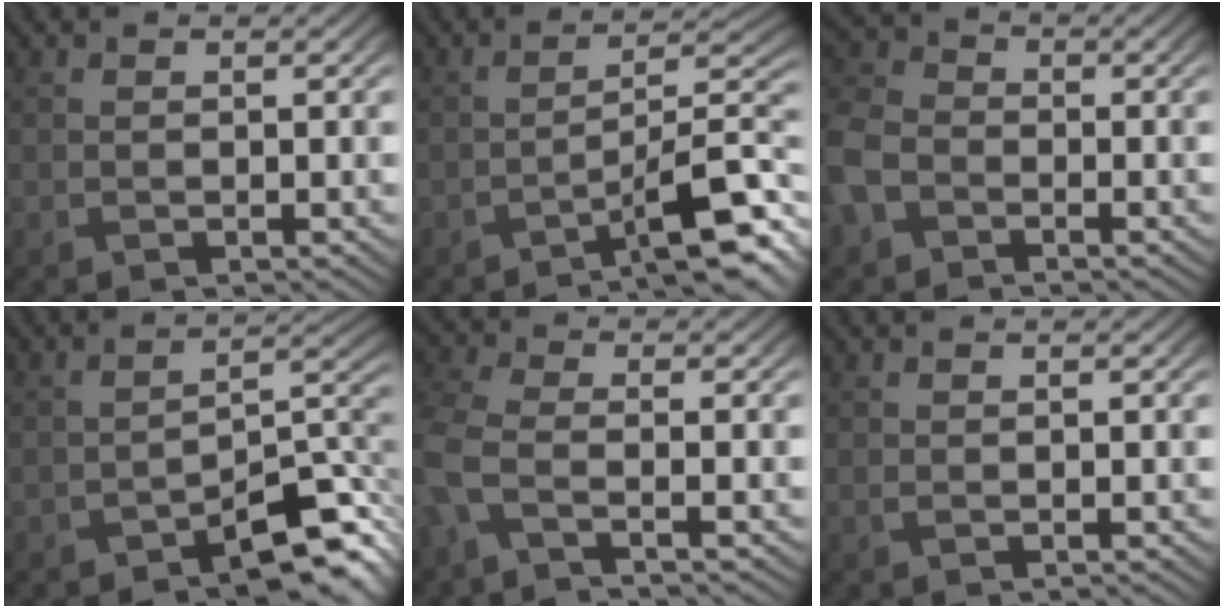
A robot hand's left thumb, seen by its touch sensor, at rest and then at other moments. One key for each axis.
{"total": 7.8, "fx": -4.8, "fy": 1.8, "fz": 5.9, "tx": -0.092, "ty": 0.000, "tz": -0.082}
{"total": 7.1, "fx": -3.3, "fy": 5.3, "fz": 3.4, "tx": -0.108, "ty": -0.010, "tz": -0.085}
{"total": 7.6, "fx": -5.2, "fy": 3.4, "fz": 4.4, "tx": -0.042, "ty": -0.005, "tz": -0.090}
{"total": 4.8, "fx": -2.1, "fy": 2.0, "fz": 3.8, "tx": -0.107, "ty": -0.011, "tz": -0.057}
{"total": 0.0}